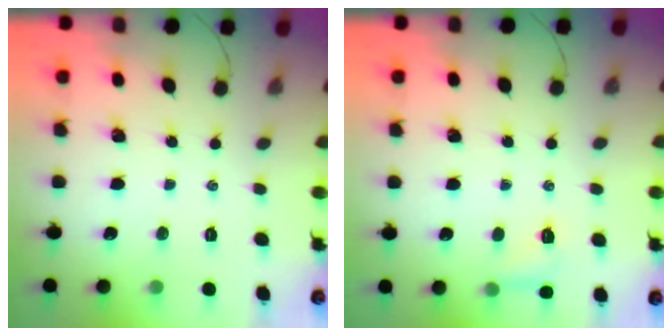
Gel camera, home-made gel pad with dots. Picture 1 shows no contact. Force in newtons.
{"total": 5.4, "press": 5.1, "slide": 1.6}